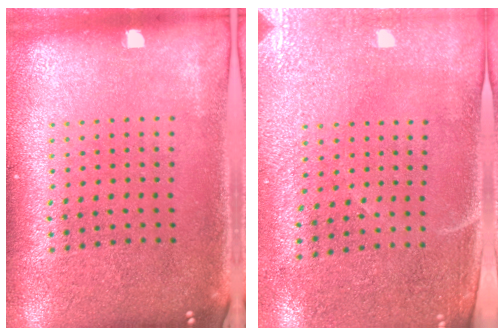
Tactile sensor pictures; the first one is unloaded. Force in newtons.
{"total": 2.9, "press": 2.5, "slide": 1.5}